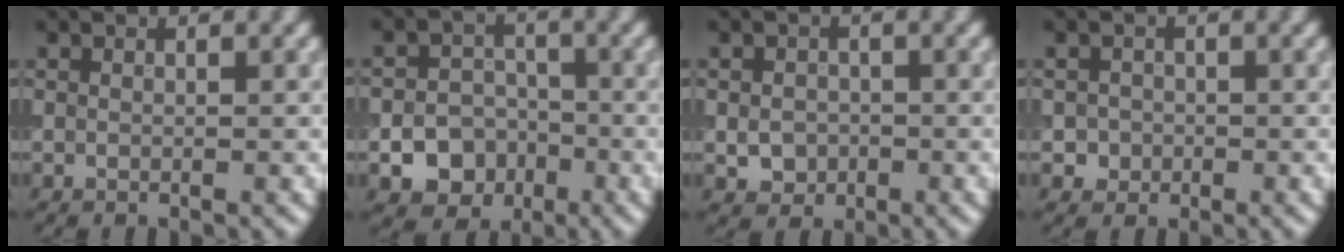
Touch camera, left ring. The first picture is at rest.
{"total": 6.3, "force": [-2.7, 5.4, 2.0], "torque": [0.002, -0.011, -0.057]}
{"total": 2.2, "force": [-0.5, 1.9, 1.0], "torque": [-0.014, -0.003, -0.012]}
{"total": 1.4, "force": [-0.3, 1.4, 0.2], "torque": [0.013, -0.002, -0.007]}